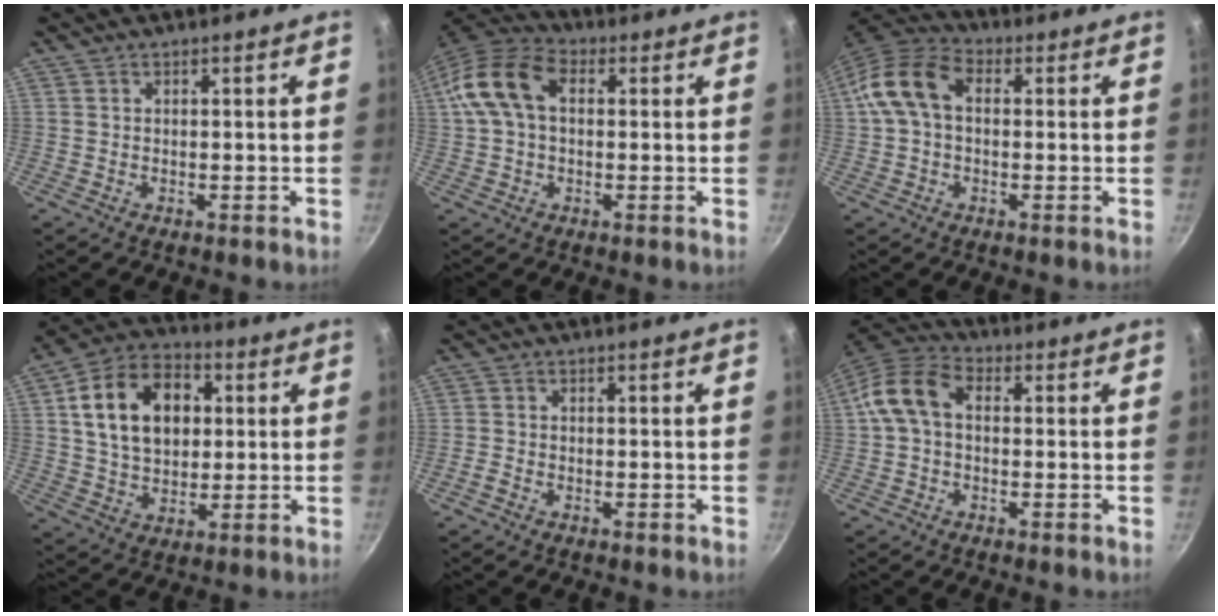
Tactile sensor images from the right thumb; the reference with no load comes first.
{"total": 11.8, "force": [2.1, 7.6, 8.8], "torque": [-0.158, 0.029, 0.021]}
{"total": 10.5, "force": [1.3, 7.1, 7.7], "torque": [-0.135, 0.030, 0.005]}
{"total": 16.7, "force": [3.4, 11.7, 11.4], "torque": [-0.166, 0.013, 0.049]}
{"total": 1.4, "force": [-0.9, 0.8, 0.6], "torque": [-0.020, 0.004, -0.023]}
{"total": 9.1, "force": [0.5, 6.2, 6.6], "torque": [-0.123, 0.031, -0.008]}